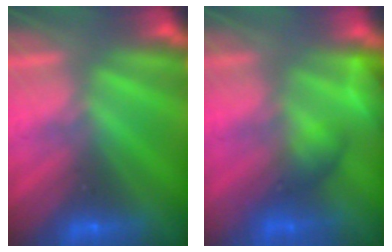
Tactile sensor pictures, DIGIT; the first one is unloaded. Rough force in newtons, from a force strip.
{"total": 4.9}